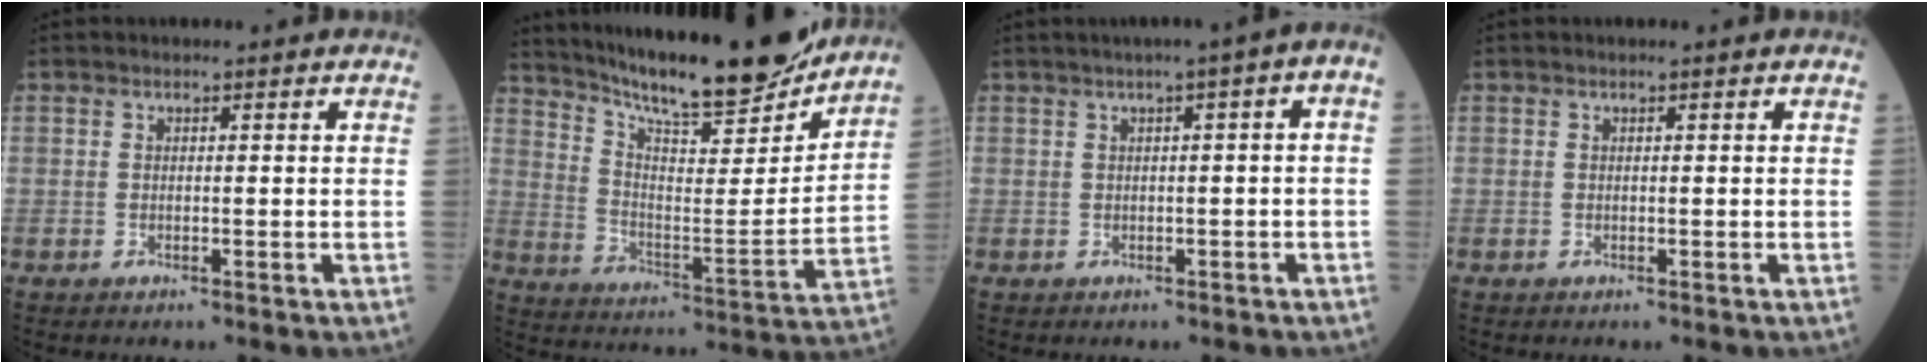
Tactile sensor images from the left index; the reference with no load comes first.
{"total": 20.9, "force": [18.7, 2.2, 9.2], "torque": [-0.156, -0.026, 0.282]}
{"total": 4.3, "force": [0.5, 0.9, 4.2], "torque": [-0.055, 0.020, 0.001]}
{"total": 0.0}